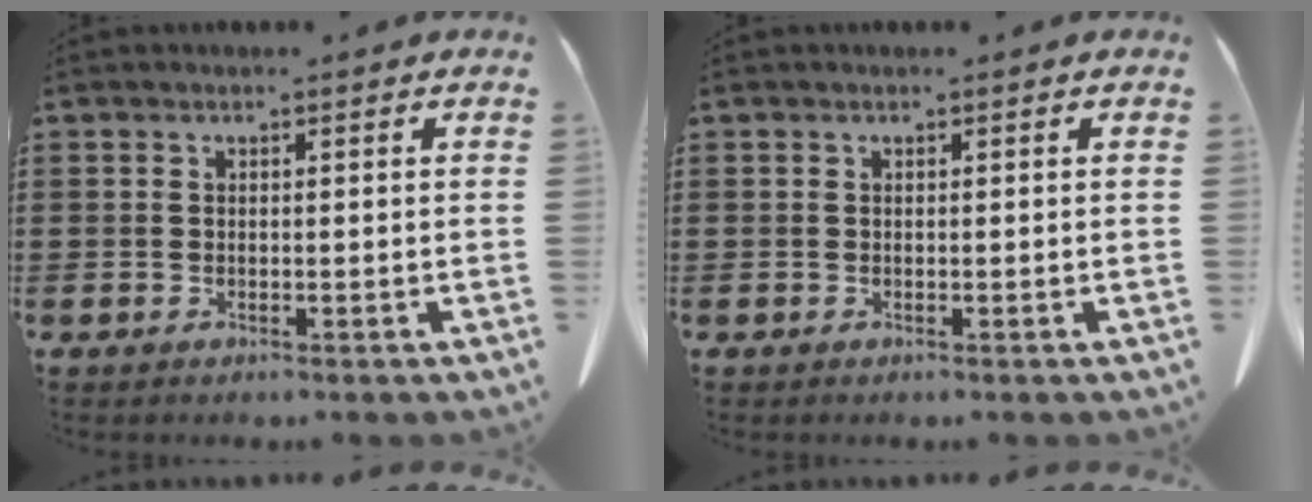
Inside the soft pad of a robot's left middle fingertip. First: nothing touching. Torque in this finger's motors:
{"motor_torque": [-0.40, 0.40, 0.00, -0.01]}